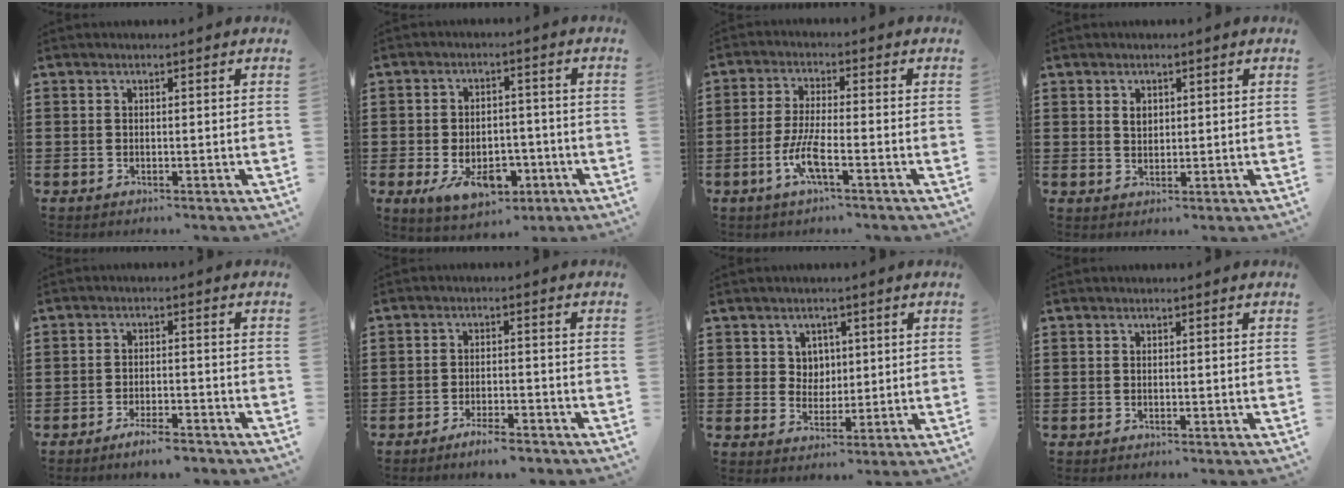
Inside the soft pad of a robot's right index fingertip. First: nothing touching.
{"total": 8.1, "force": [-3.3, 4.9, 5.5], "torque": [-0.099, -0.003, -0.061]}
{"total": 5.7, "force": [-2.5, 1.0, 5.0], "torque": [-0.109, -0.011, -0.050]}
{"total": 1.7, "force": [0.7, 1.2, 0.9], "torque": [-0.021, 0.006, 0.012]}
{"total": 3.8, "force": [-3.4, 0.2, 1.8], "torque": [-0.036, -0.001, -0.065]}
{"total": 3.5, "force": [-3.2, 0.2, 1.5], "torque": [-0.033, -0.001, -0.063]}
{"total": 3.6, "force": [1.6, 3.1, 0.7], "torque": [-0.020, 0.010, 0.027]}
{"total": 0.0}